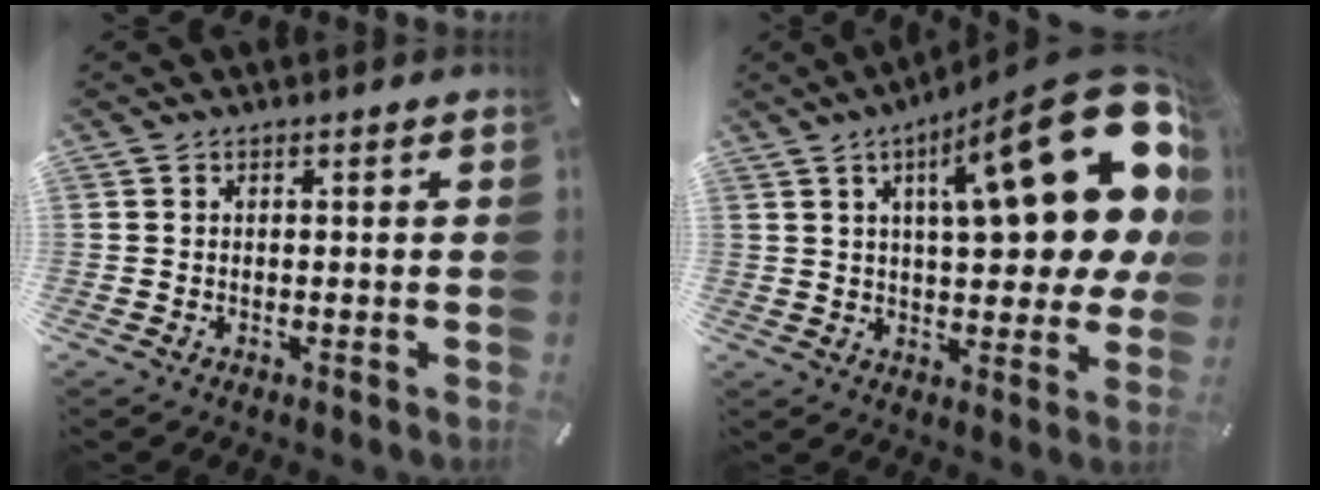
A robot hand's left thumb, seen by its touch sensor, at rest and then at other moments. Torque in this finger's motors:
{"motor_torque": [2.50, 2.41, 2.77, 0.00, 0.37]}